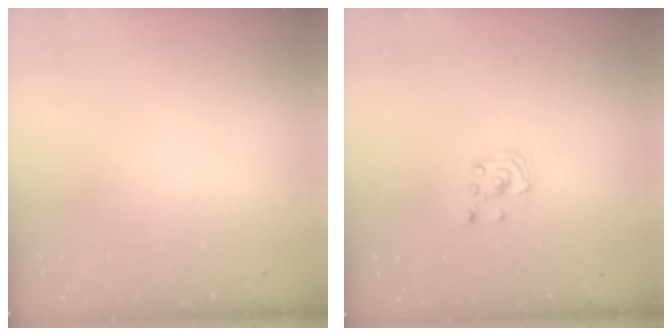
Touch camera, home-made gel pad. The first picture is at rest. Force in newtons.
{"total": 1.9, "press": 1.9, "slide": 0.1}